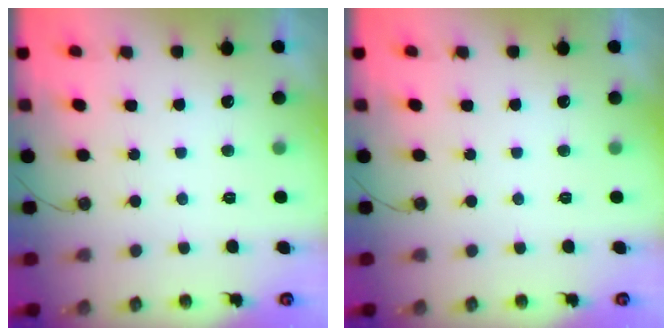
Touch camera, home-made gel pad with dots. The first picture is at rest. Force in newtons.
{"total": 0.0}